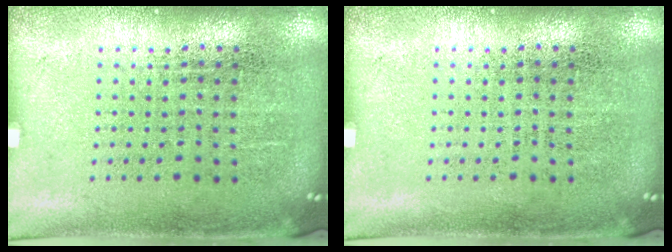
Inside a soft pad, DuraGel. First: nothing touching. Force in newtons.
{"total": 0.0}